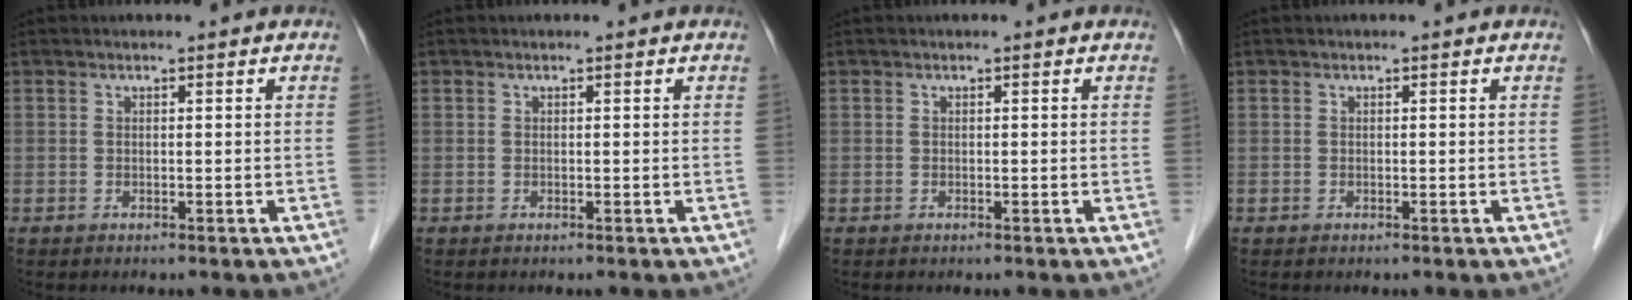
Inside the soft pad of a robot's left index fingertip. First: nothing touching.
{"total": 0.0}
{"total": 0.0}
{"total": 0.0}